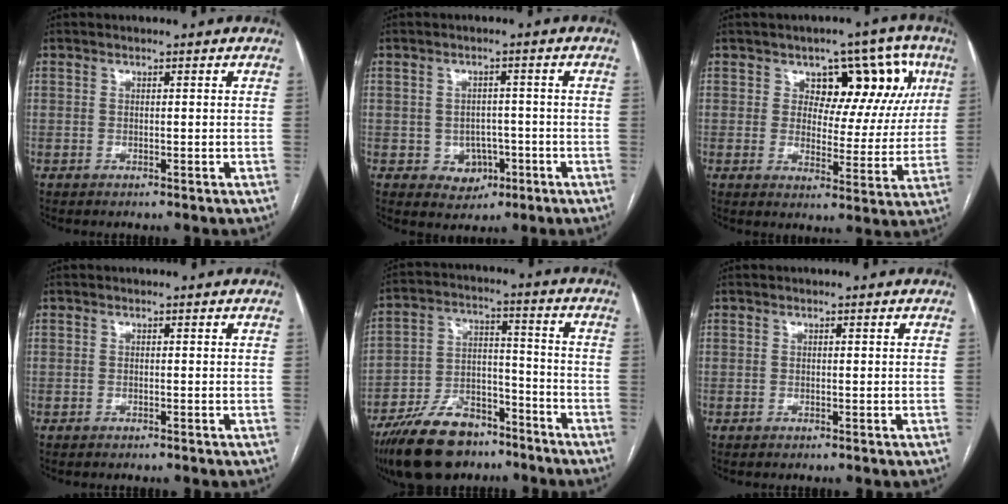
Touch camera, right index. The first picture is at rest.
{"total": 4.4, "force": [-1.5, 3.8, 1.6], "torque": [-0.013, 0.006, -0.011]}
{"total": 12.0, "force": [4.6, 7.0, 8.6], "torque": [-0.083, 0.031, 0.066]}
{"total": 0.0}
{"total": 16.0, "force": [-12.0, 7.5, 7.5], "torque": [-0.136, 0.018, -0.202]}
{"total": 0.0}